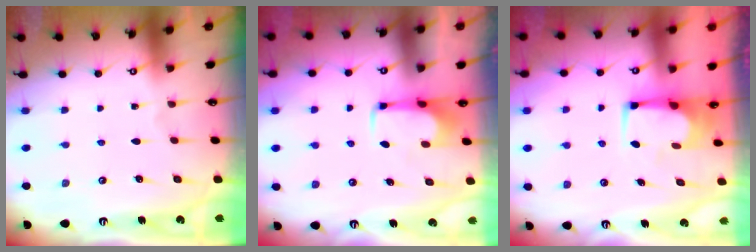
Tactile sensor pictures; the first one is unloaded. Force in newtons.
{"total": 2.0, "press": 2.0, "slide": 0.2}
{"total": 2.4, "press": 2.4, "slide": 0.2}